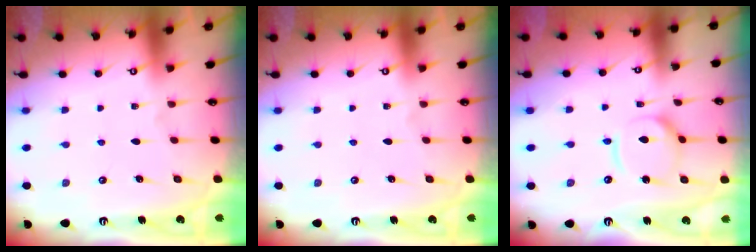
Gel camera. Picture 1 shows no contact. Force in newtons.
{"total": 0.0}
{"total": 10.1, "press": 10.0, "slide": 1.2}